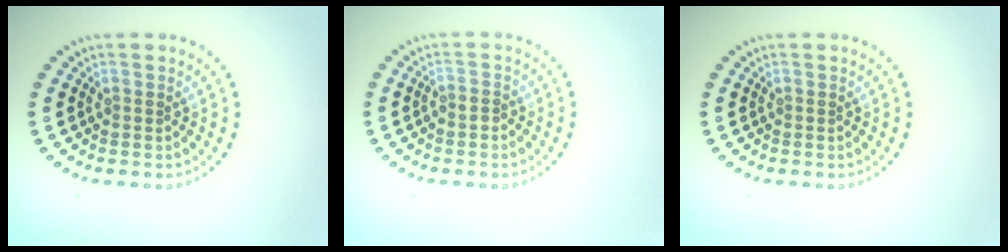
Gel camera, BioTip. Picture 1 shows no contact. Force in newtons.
{"total": 0.8, "press": 0.5, "slide": 0.6}
{"total": 0.0}